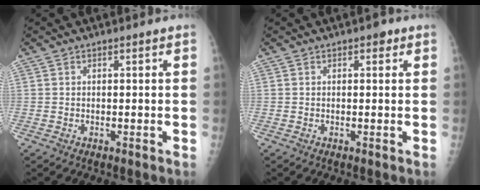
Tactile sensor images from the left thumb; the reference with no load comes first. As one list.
[{"total": 1.3, "force": [0.6, 0.7, 0.8], "torque": [-0.002, 0.001, 0.005]}]